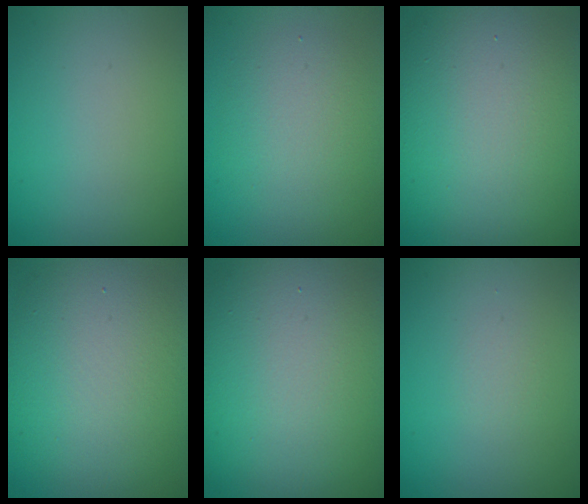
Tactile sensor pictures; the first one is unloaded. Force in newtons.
{"total": 4.2, "press": 4.2, "slide": 0.1}
{"total": 15.7, "press": 15.7, "slide": 0.8}
{"total": 10.7, "press": 10.6, "slide": 0.6}
{"total": 17.1, "press": 17.1, "slide": 0.8}
{"total": 0.8, "press": 0.8, "slide": 0.1}